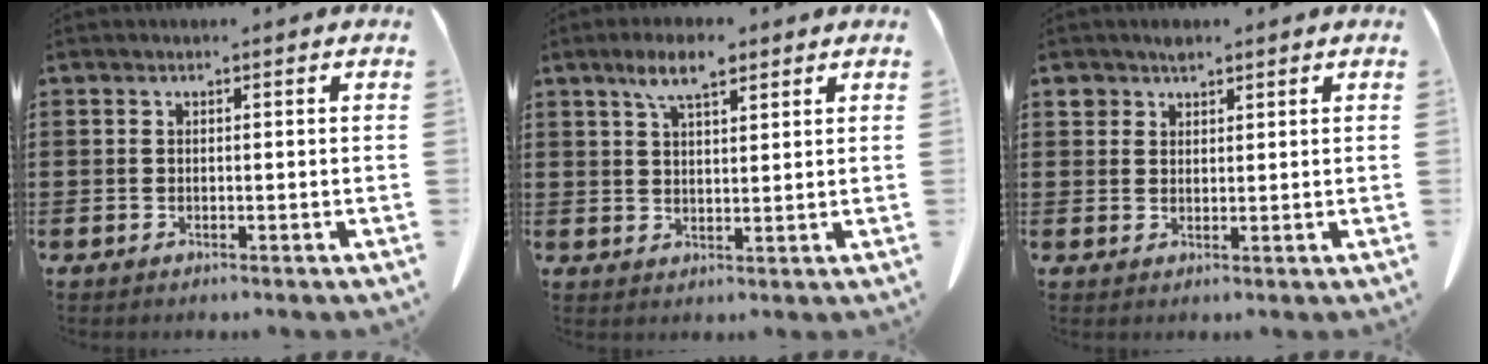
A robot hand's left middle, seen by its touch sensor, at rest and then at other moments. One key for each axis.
{"total": 6.1, "fx": 4.0, "fy": 1.7, "fz": 4.3, "tx": -0.092, "ty": -0.001, "tz": 0.071}
{"total": 2.5, "fx": 2.0, "fy": 1.3, "fz": 0.7, "tx": -0.019, "ty": 0.002, "tz": 0.041}